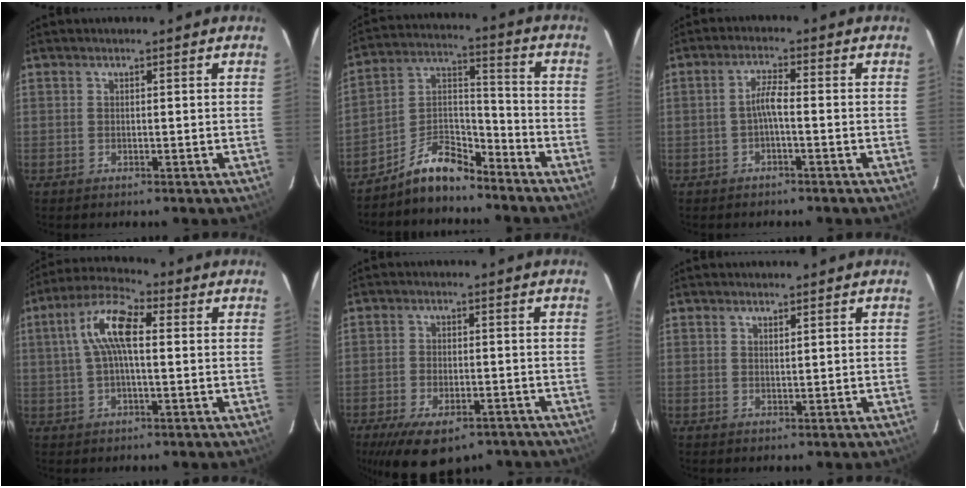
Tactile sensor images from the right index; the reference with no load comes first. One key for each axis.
{"total": 9.7, "fx": -8.2, "fy": 3.4, "fz": 4.0, "tx": -0.089, "ty": 0.042, "tz": -0.157}
{"total": 2.8, "fx": -1.1, "fy": 0.2, "fz": 2.6, "tx": -0.055, "ty": 0.007, "tz": -0.021}
{"total": 9.8, "fx": 1.5, "fy": 3.3, "fz": 9.1, "tx": -0.181, "ty": 0.025, "tz": 0.025}
{"total": 14.6, "fx": -10.0, "fy": 6.5, "fz": 8.4, "tx": -0.177, "ty": -0.025, "tz": -0.149}
{"total": 0.8, "fx": 0.6, "fy": 0.1, "fz": 0.5, "tx": -0.008, "ty": 0.001, "tz": 0.011}